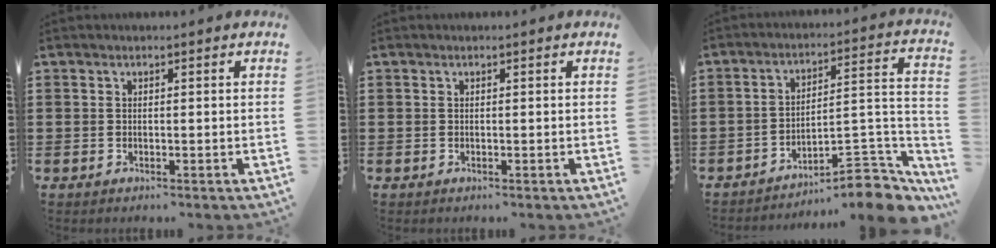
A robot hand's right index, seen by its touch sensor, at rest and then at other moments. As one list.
[{"total": 0.0}, {"total": 7.1, "force": [-5.8, 2.0, 3.5], "torque": [-0.041, -0.007, -0.111]}]